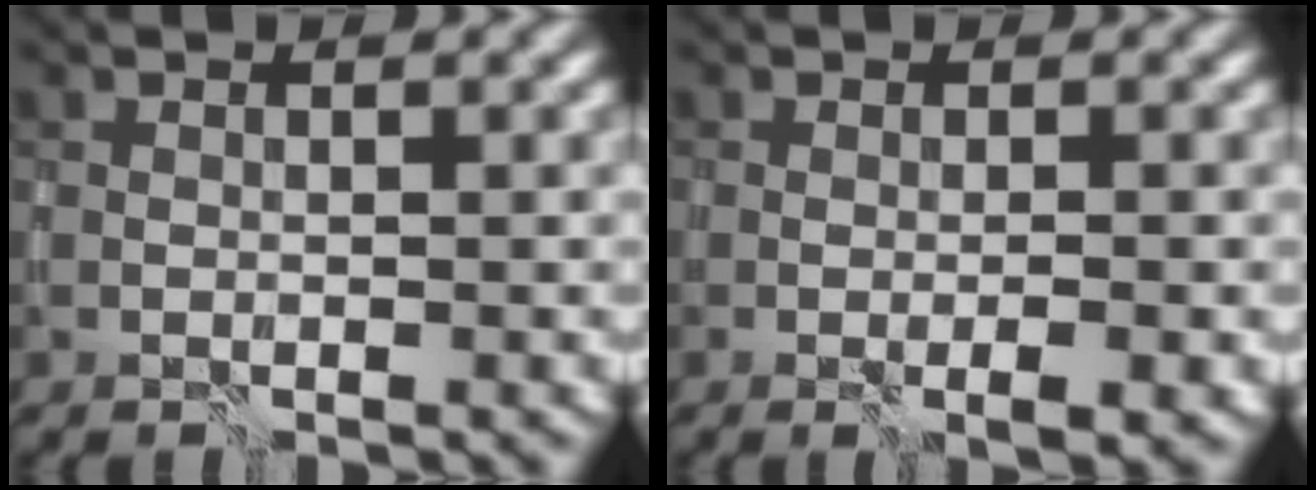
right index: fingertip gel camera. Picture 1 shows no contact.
{"total": 1.4, "force": [-0.5, 0.0, 1.3], "torque": [-0.020, -0.006, -0.006]}